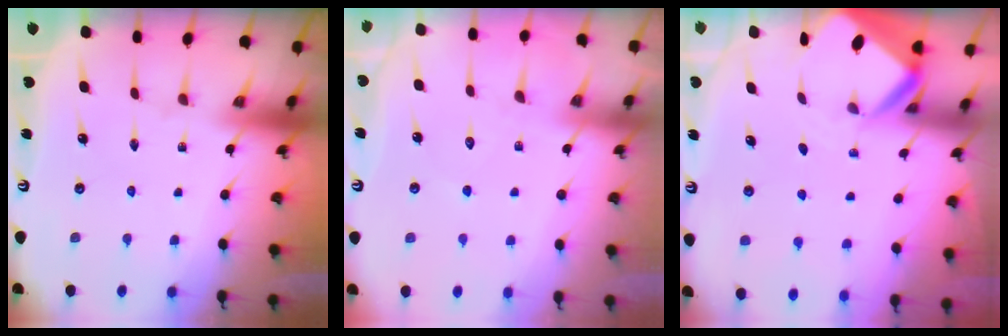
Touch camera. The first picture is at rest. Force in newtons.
{"total": 7.4, "press": 7.4, "slide": 0.9}
{"total": 3.0, "press": 3.0, "slide": 0.2}